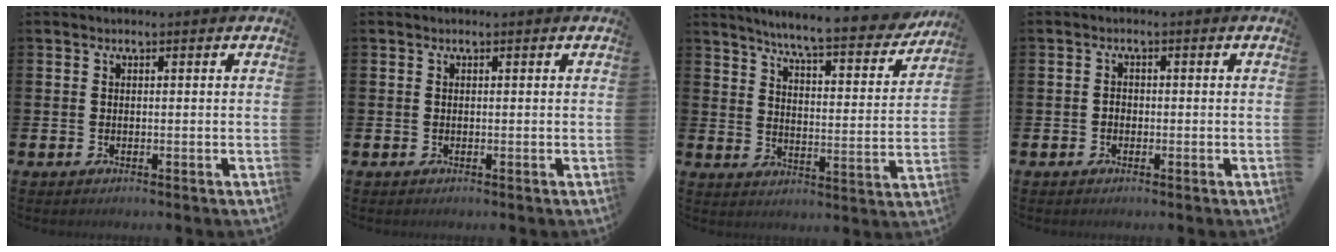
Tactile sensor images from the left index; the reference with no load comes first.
{"total": 0.0}
{"total": 7.5, "force": [6.9, 0.3, 2.9], "torque": [-0.067, -0.058, 0.112]}
{"total": 1.0, "force": [-0.4, 0.9, 0.4], "torque": [-0.002, 0.002, -0.010]}